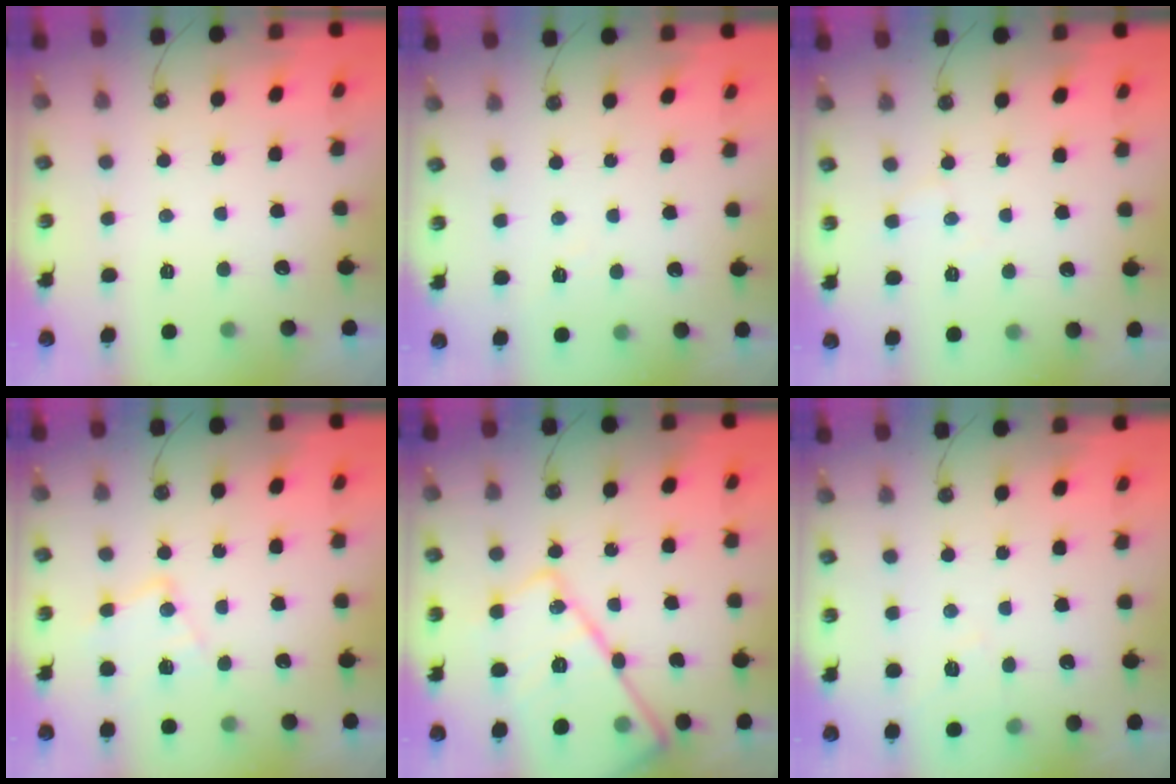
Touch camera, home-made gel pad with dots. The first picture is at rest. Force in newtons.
{"total": 3.0, "press": 3.0, "slide": 0.3}
{"total": 3.1, "press": 3.0, "slide": 0.6}
{"total": 10.8, "press": 10.8, "slide": 0.4}
{"total": 21.3, "press": 21.2, "slide": 1.9}
{"total": 5.3, "press": 5.3, "slide": 0.6}